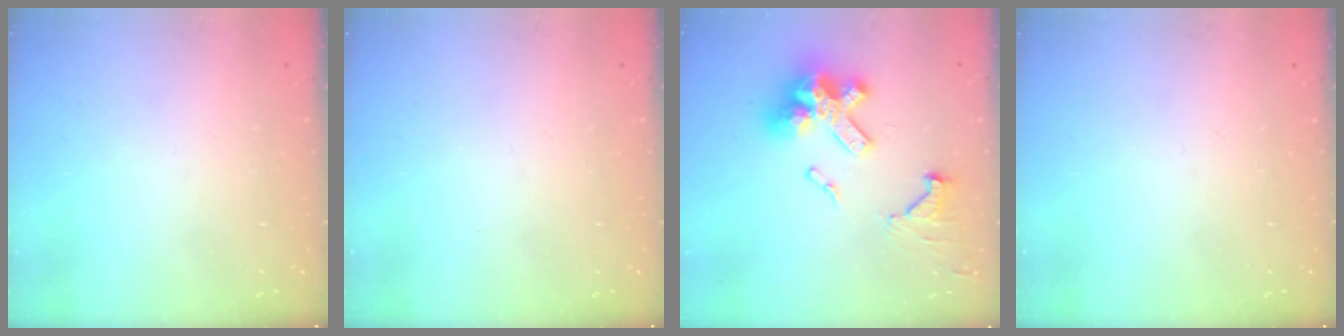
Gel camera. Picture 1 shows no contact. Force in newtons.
{"total": 0.0}
{"total": 16.1, "press": 16.1, "slide": 1.1}
{"total": 0.0}